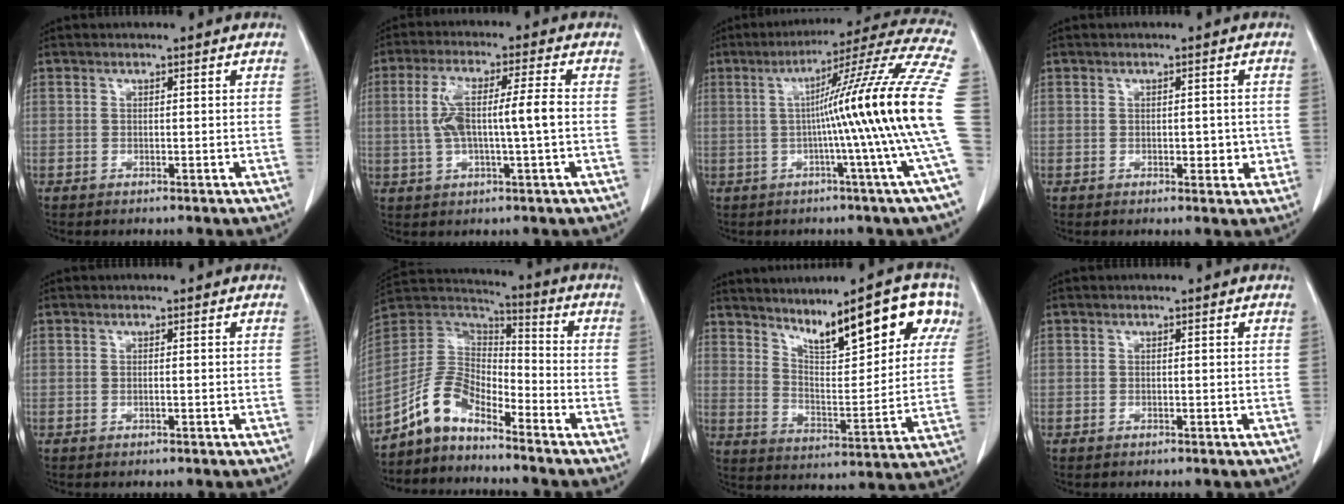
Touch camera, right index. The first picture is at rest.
{"total": 9.5, "force": [-0.1, 1.5, 9.4], "torque": [-0.183, 0.017, 0.000]}
{"total": 21.7, "force": [-1.0, -3.0, 21.4], "torque": [-0.238, 0.018, -0.033]}
{"total": 3.8, "force": [-0.5, 2.1, 3.2], "torque": [-0.044, 0.007, -0.001]}
{"total": 0.8, "force": [-0.2, 0.3, 0.7], "torque": [-0.022, 0.003, 0.000]}
{"total": 10.7, "force": [-8.0, 4.2, 5.8], "torque": [-0.130, 0.023, -0.159]}
{"total": 18.9, "force": [10.9, 4.6, 14.8], "torque": [-0.219, 0.021, 0.170]}
{"total": 0.7, "force": [-0.2, 0.5, 0.4], "torque": [-0.011, 0.002, -0.003]}